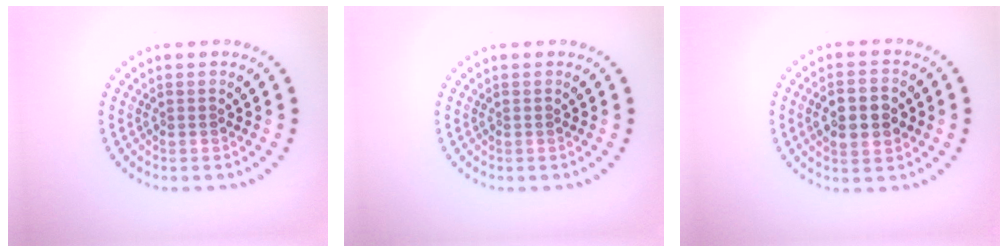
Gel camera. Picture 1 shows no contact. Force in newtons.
{"total": 0.0}
{"total": 4.5, "press": 4.5, "slide": 0.1}